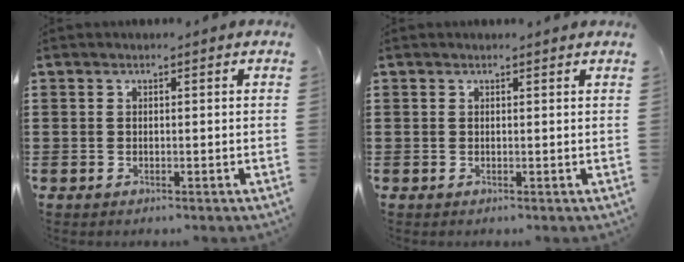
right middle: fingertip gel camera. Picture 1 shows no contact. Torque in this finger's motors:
{"motor_torque": [-0.14, -0.24, -0.10, -0.01]}